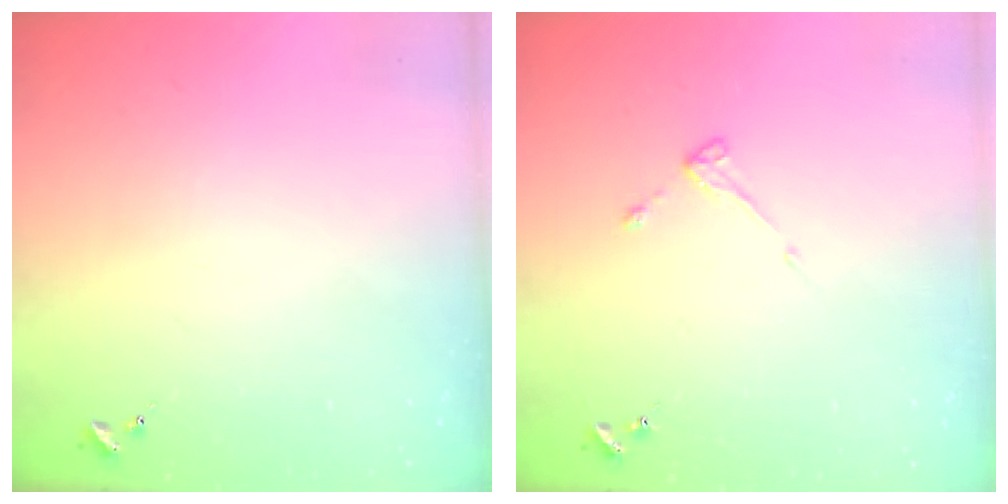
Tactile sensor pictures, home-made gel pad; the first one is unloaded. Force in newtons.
{"total": 3.0, "press": 3.0, "slide": 0.4}